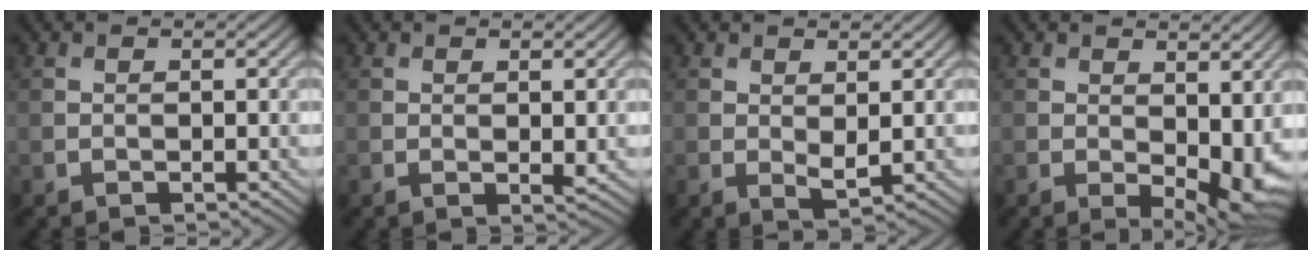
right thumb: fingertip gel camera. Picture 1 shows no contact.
{"total": 1.3, "force": [0.3, 0.5, 1.2], "torque": [-0.017, -0.006, 0.007]}
{"total": 1.9, "force": [0.7, 0.8, 1.6], "torque": [-0.033, -0.008, 0.017]}
{"total": 7.7, "force": [0.0, 4.1, 6.5], "torque": [-0.090, -0.013, 0.009]}